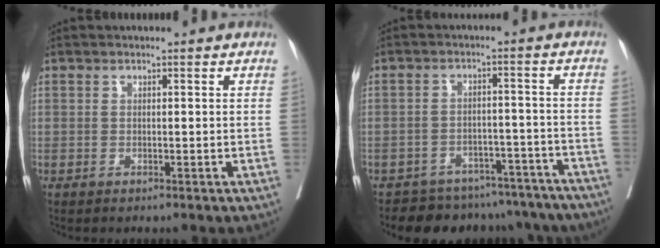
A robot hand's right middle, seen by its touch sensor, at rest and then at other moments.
{"total": 14.8, "force": [-13.0, 6.4, 3.0], "torque": [-0.025, 0.031, -0.148]}